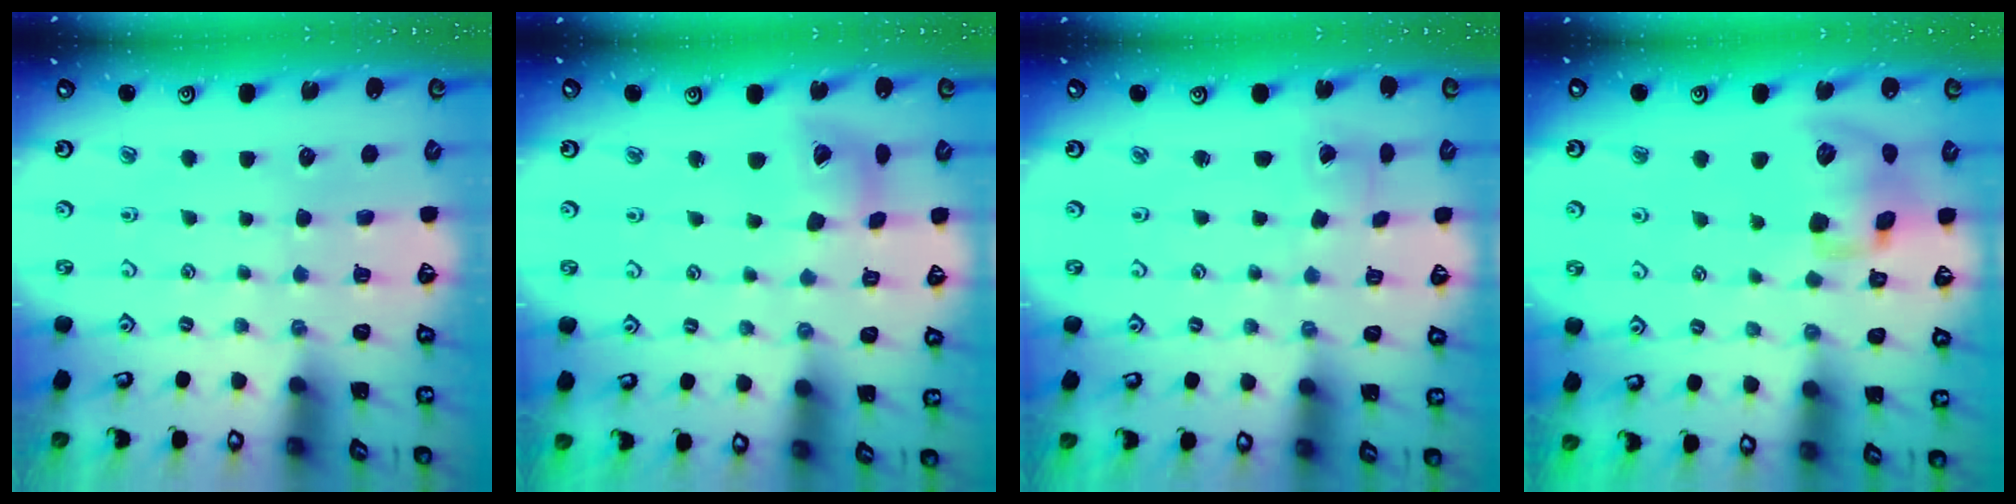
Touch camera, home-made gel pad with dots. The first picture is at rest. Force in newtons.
{"total": 10.6, "press": 10.5, "slide": 1.3}
{"total": 2.0, "press": 2.0, "slide": 0.2}
{"total": 14.6, "press": 14.4, "slide": 2.3}